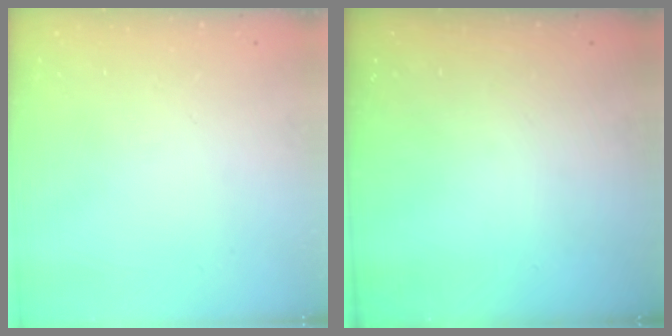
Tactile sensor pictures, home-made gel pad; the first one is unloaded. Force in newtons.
{"total": 0.0}